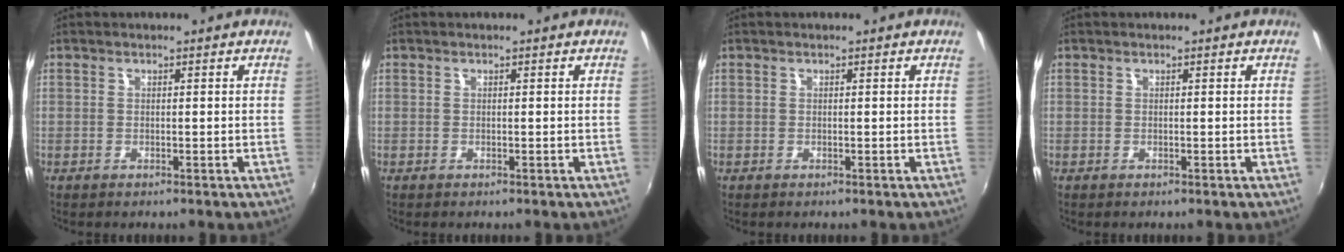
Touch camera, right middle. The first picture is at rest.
{"total": 0.0}
{"total": 0.0}
{"total": 0.0}